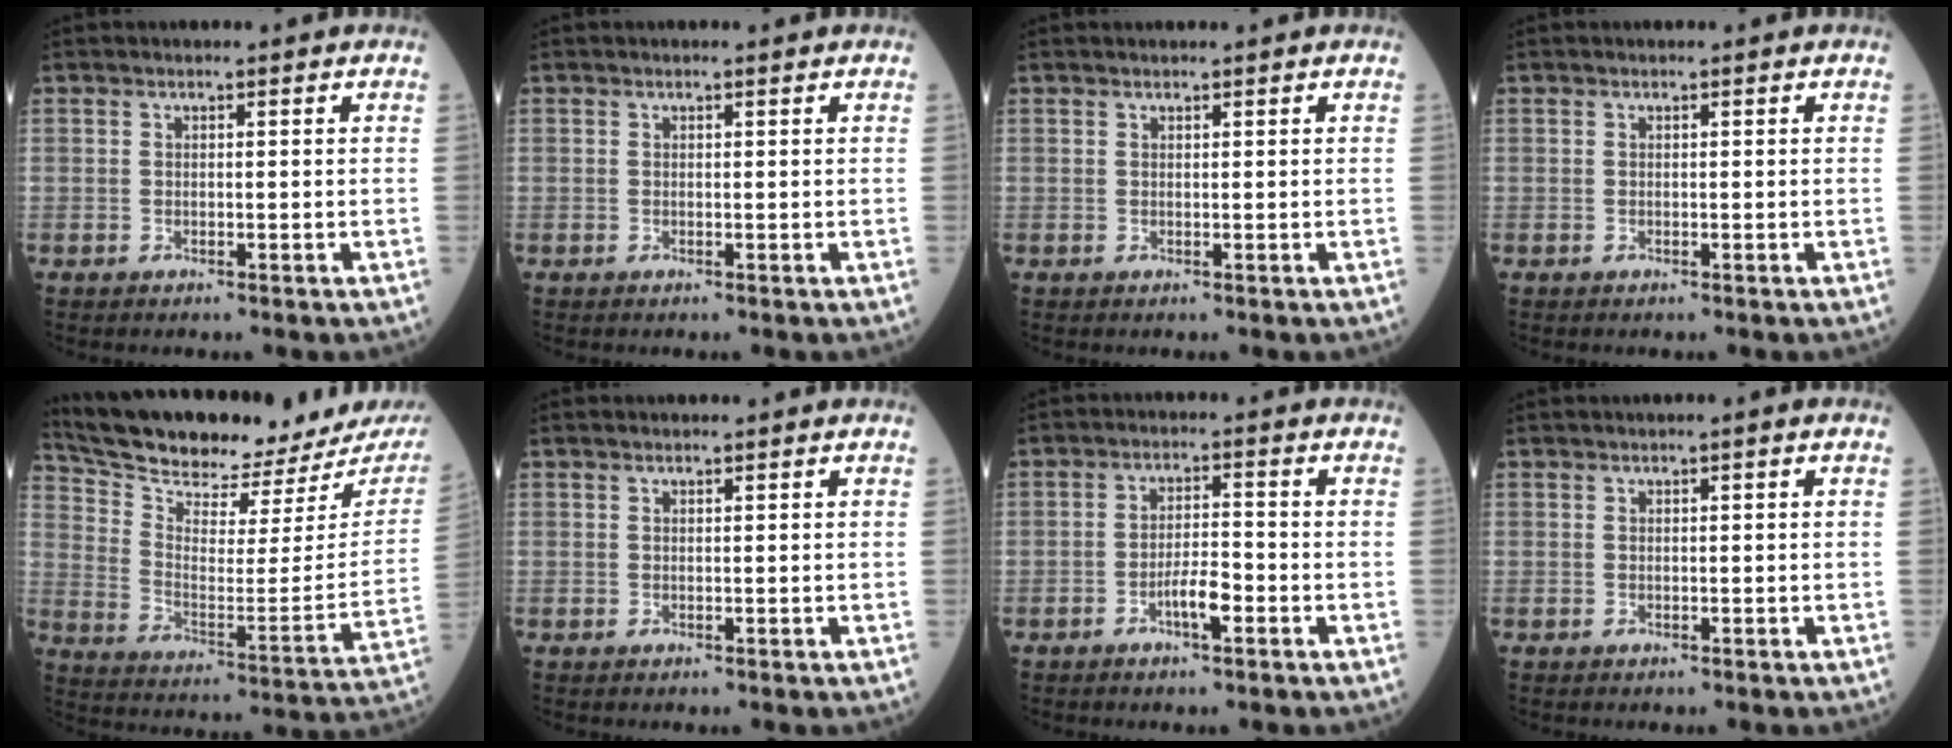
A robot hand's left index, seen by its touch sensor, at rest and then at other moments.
{"total": 0.0}
{"total": 0.8, "force": [0.6, -0.2, 0.4], "torque": [-0.005, 0.008, 0.014]}
{"total": 0.0}
{"total": 23.5, "force": [21.5, 3.5, 8.8], "torque": [-0.159, -0.072, 0.306]}
{"total": 0.0}
{"total": 4.1, "force": [-2.4, 0.8, 3.2], "torque": [-0.060, -0.002, -0.045]}
{"total": 0.6, "force": [-0.1, 0.0, 0.6], "torque": [-0.012, 0.003, -0.003]}